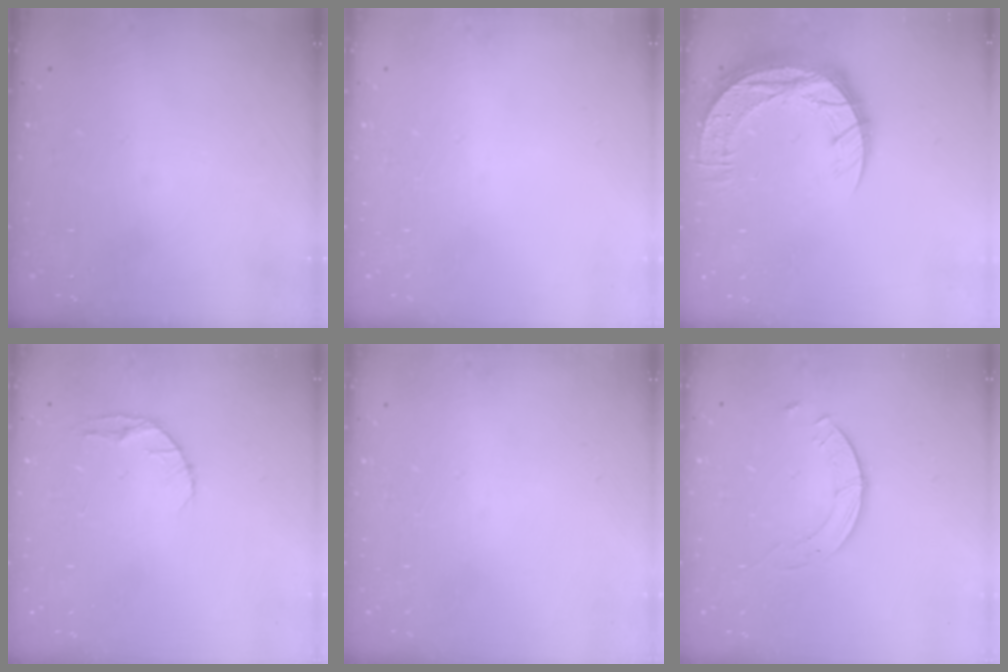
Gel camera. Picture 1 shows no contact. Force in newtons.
{"total": 0.0}
{"total": 15.8, "press": 15.7, "slide": 1.1}
{"total": 5.8, "press": 5.7, "slide": 0.8}
{"total": 0.0}
{"total": 2.3, "press": 2.3, "slide": 0.3}